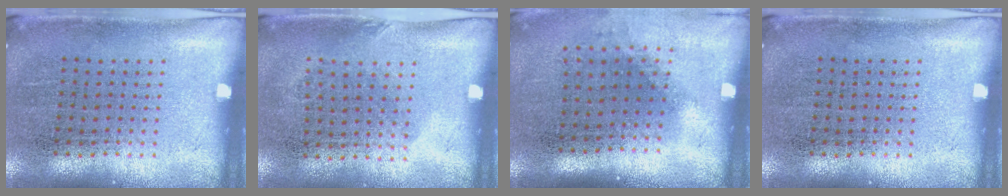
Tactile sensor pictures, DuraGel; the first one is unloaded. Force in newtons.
{"total": 0.9, "press": 0.6, "slide": 0.6}
{"total": 1.2, "press": 0.9, "slide": 0.9}
{"total": 0.0}